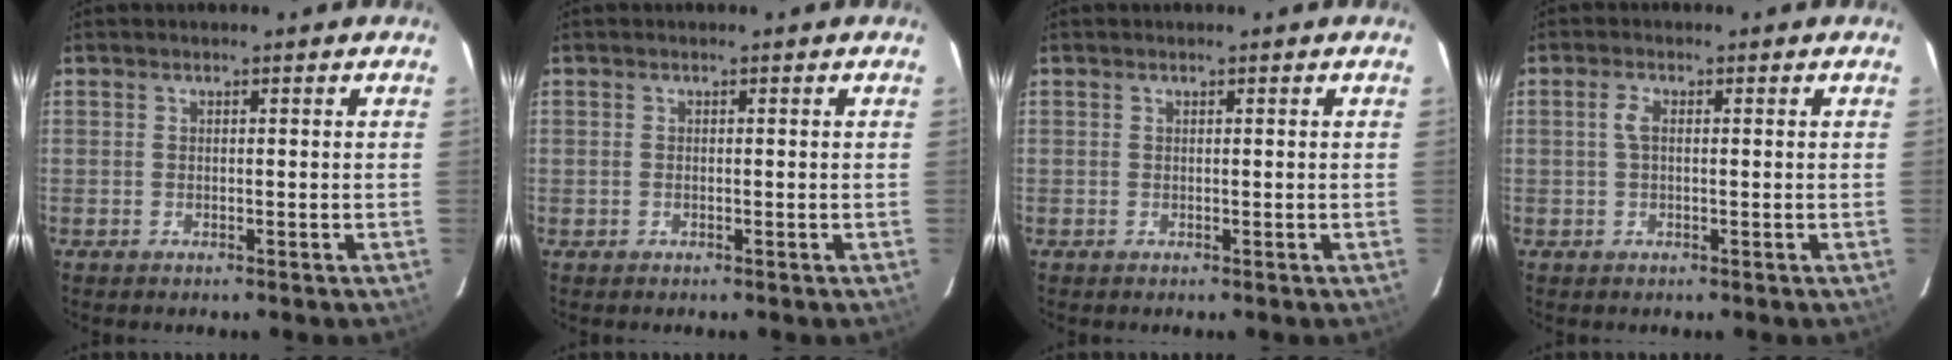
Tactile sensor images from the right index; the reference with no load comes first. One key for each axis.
{"total": 0.0}
{"total": 0.0}
{"total": 2.0, "fx": 0.2, "fy": 0.9, "fz": 1.8, "tx": -0.039, "ty": 0.005, "tz": 0.002}